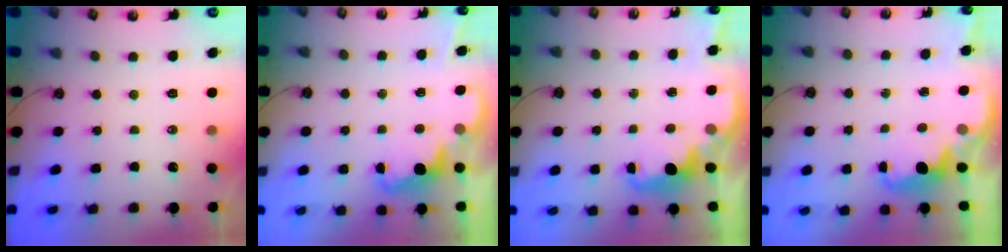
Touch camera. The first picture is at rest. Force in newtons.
{"total": 2.4, "press": 2.4, "slide": 0.6}
{"total": 2.7, "press": 2.7, "slide": 0.5}
{"total": 1.9, "press": 1.7, "slide": 0.7}